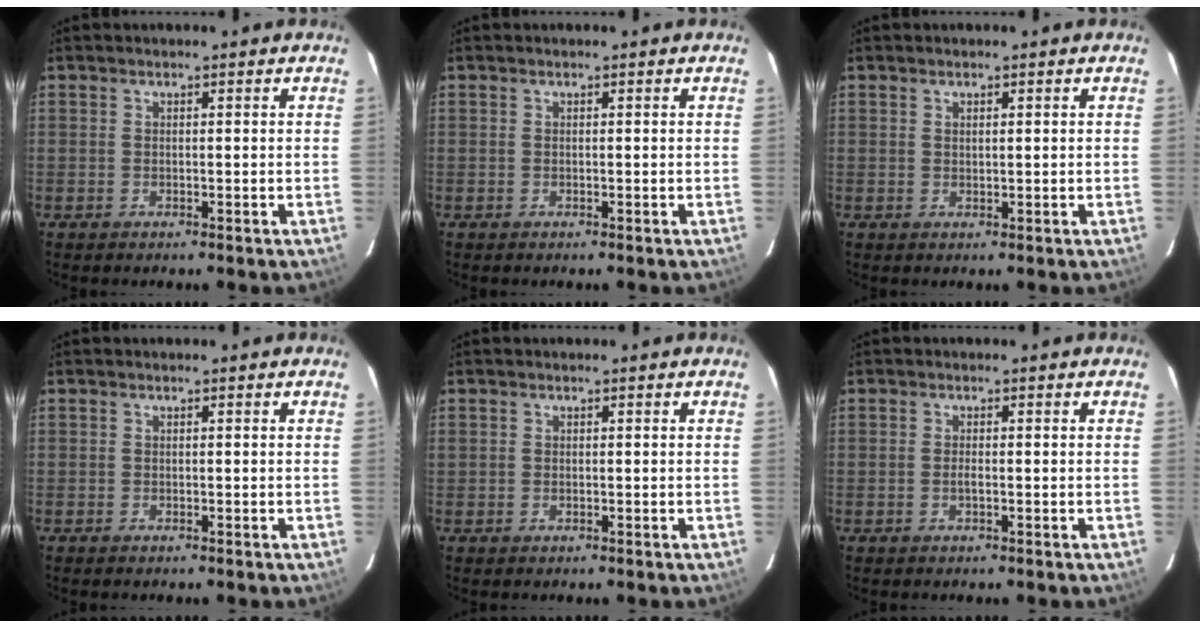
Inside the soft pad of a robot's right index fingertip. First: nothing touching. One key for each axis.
{"total": 0.0}
{"total": 0.8, "fx": 0.5, "fy": 0.3, "fz": 0.5, "tx": -0.009, "ty": 0.002, "tz": 0.010}
{"total": 0.0}
{"total": 0.5, "fx": -0.1, "fy": 0.5, "fz": 0.2, "tx": -0.002, "ty": 0.000, "tz": -0.002}
{"total": 0.8, "fx": -0.3, "fy": 0.2, "fz": 0.7, "tx": -0.015, "ty": -0.001, "tz": -0.006}